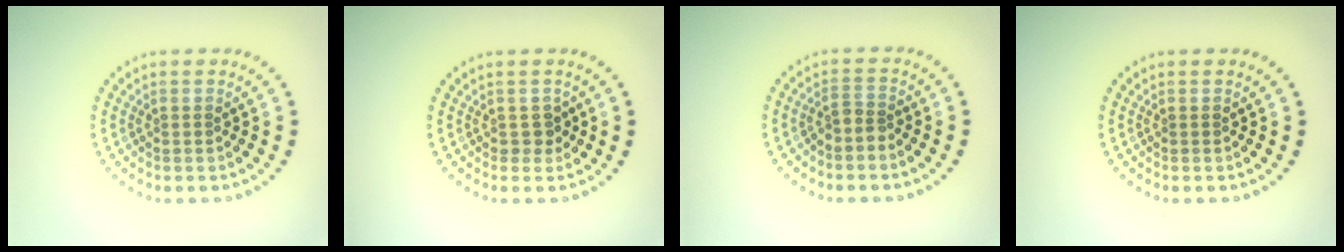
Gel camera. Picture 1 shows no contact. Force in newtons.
{"total": 1.1, "press": 0.9, "slide": 0.6}
{"total": 1.6, "press": 1.2, "slide": 1.0}
{"total": 0.0}